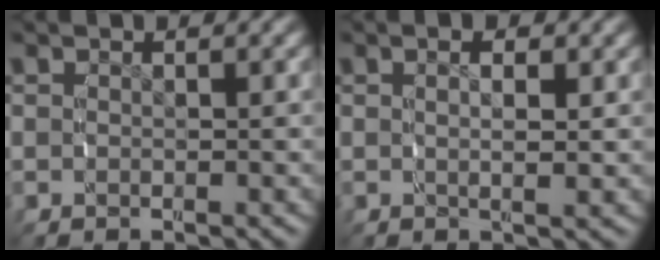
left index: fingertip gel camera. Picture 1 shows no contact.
{"total": 2.2, "force": [0.6, 0.3, 2.1], "torque": [-0.024, -0.005, 0.011]}